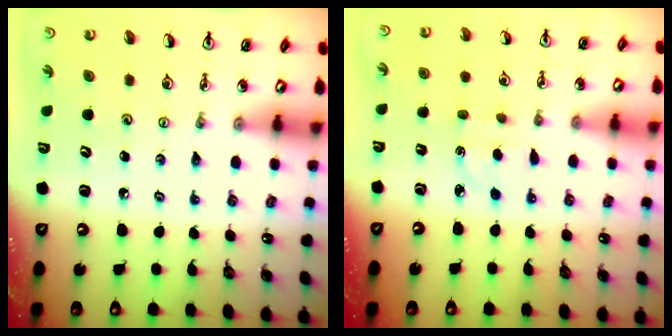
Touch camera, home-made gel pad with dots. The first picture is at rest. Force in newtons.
{"total": 2.0, "press": 1.9, "slide": 0.7}